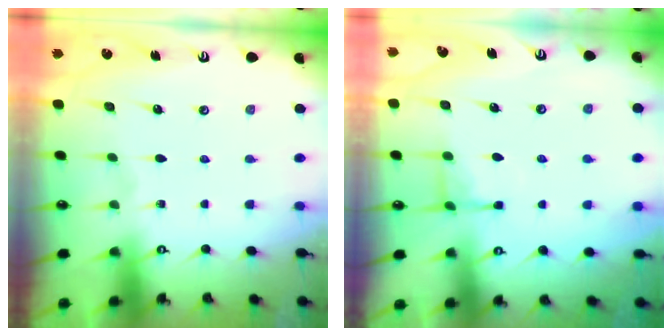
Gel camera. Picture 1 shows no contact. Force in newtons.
{"total": 4.9, "press": 4.8, "slide": 0.9}